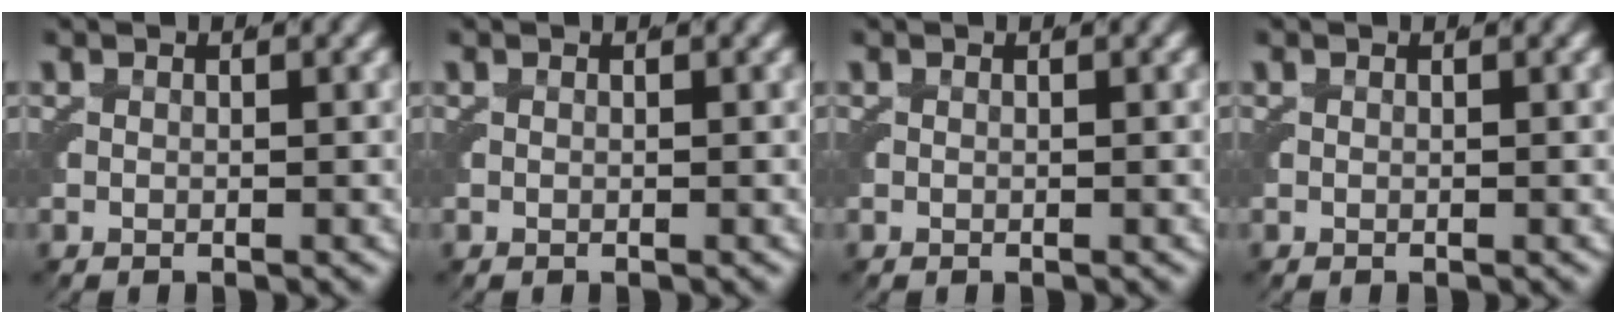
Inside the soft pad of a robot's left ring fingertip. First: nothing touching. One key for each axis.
{"total": 0.0}
{"total": 0.0}
{"total": 0.0}